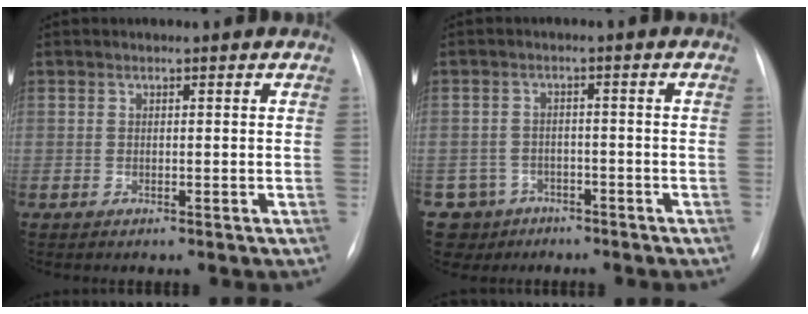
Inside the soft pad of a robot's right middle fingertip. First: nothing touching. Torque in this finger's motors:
{"motor_torque": [1.07, -1.07, 0.48, 0.06]}